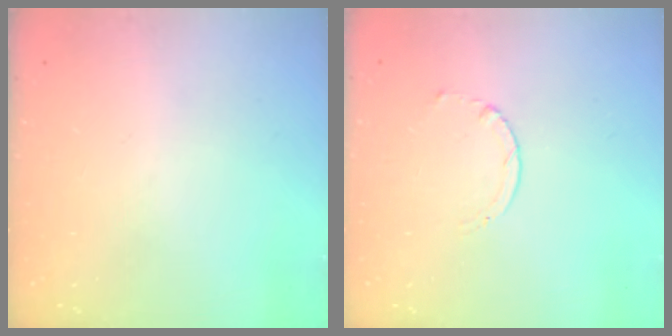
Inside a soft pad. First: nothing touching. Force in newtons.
{"total": 1.7, "press": 1.7, "slide": 0.2}